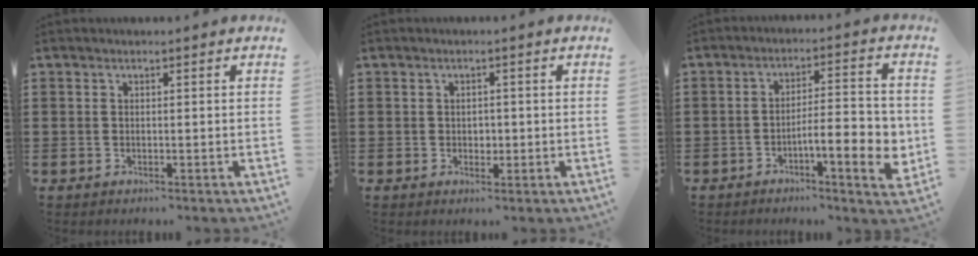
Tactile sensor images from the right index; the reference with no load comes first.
{"total": 1.4, "force": [-0.1, 1.1, 0.8], "torque": [-0.017, 0.005, -0.003]}
{"total": 8.0, "force": [-2.5, 2.2, 7.2], "torque": [-0.103, -0.004, -0.042]}